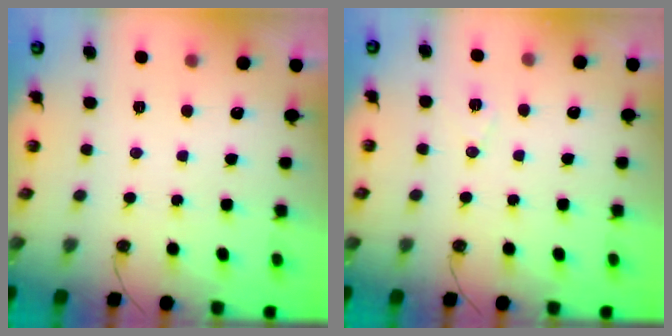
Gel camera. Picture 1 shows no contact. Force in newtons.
{"total": 6.9, "press": 5.1, "slide": 4.6}